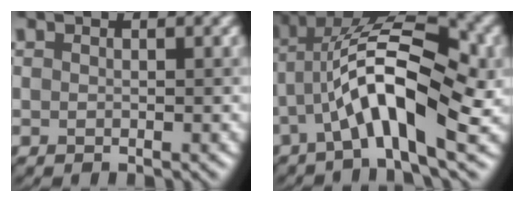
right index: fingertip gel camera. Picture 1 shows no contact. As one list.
[{"total": 9.6, "force": [-1.7, 3.2, 8.9], "torque": [-0.157, 0.023, -0.034]}]